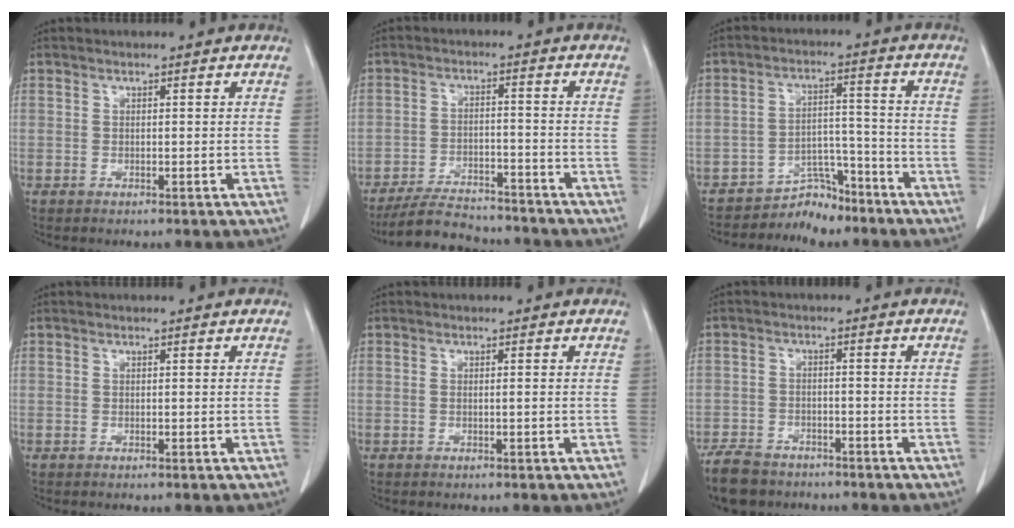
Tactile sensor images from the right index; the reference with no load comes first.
{"total": 9.9, "force": [-9.3, 2.2, 2.6], "torque": [-0.040, 0.000, -0.151]}
{"total": 5.9, "force": [-5.4, 2.2, 0.2], "torque": [0.002, 0.028, -0.088]}
{"total": 0.0}
{"total": 0.5, "force": [-0.1, 0.0, 0.5], "torque": [-0.013, 0.000, 0.000]}
{"total": 7.7, "force": [-6.3, 3.7, 2.5], "torque": [-0.048, -0.008, -0.105]}